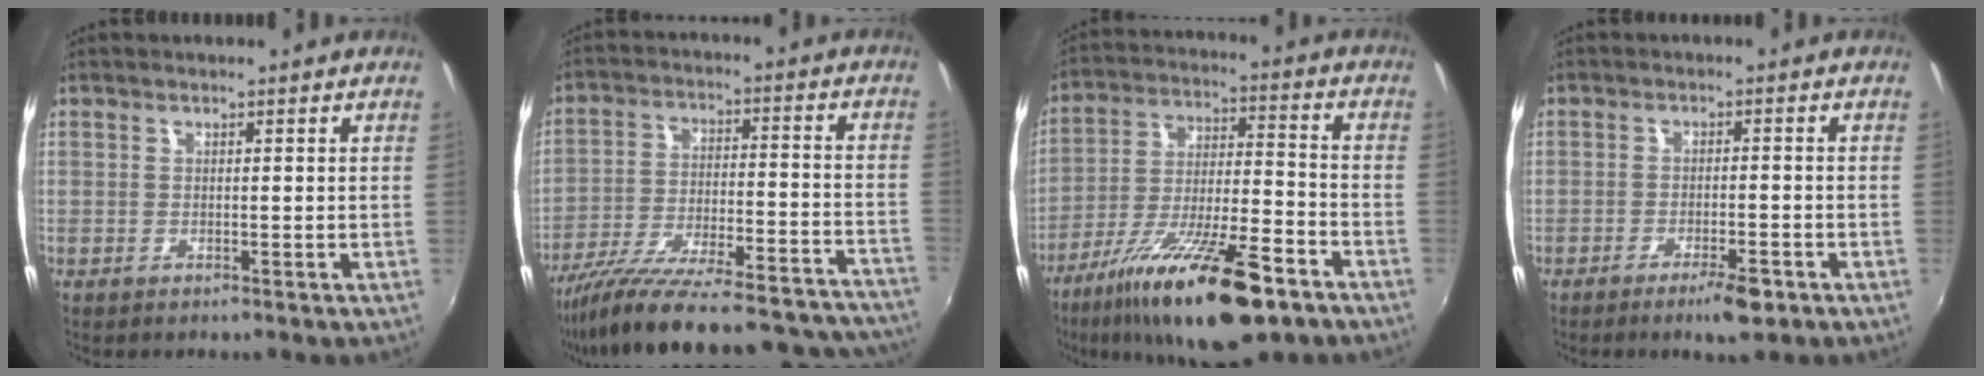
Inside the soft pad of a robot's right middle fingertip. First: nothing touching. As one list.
[{"total": 34.6, "force": [-31.3, 5.5, 13.7], "torque": [-0.218, -0.044, -0.427]}, {"total": 21.5, "force": [-13.9, 5.0, 15.5], "torque": [-0.283, -0.036, -0.233]}, {"total": 4.9, "force": [-3.2, 1.1, 3.5], "torque": [-0.070, -0.003, -0.048]}]